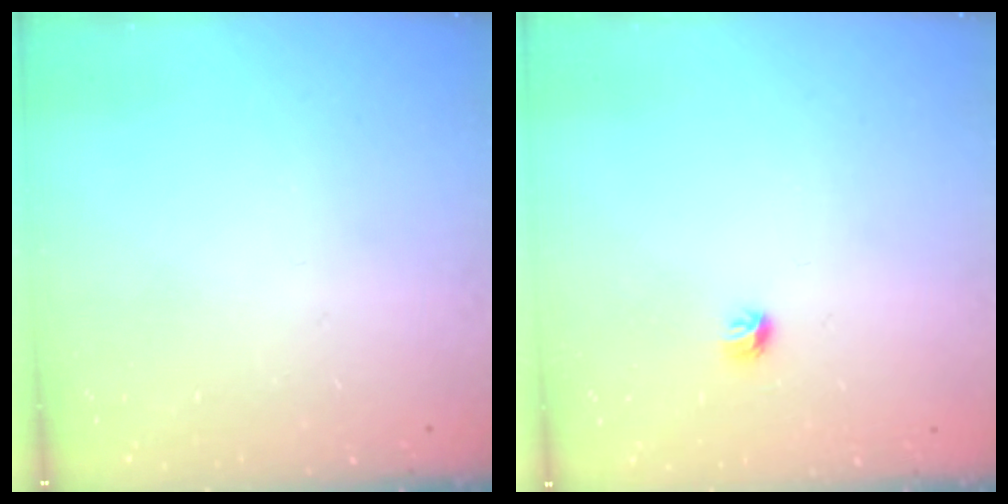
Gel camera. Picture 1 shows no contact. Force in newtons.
{"total": 4.2, "press": 4.1, "slide": 1.0}